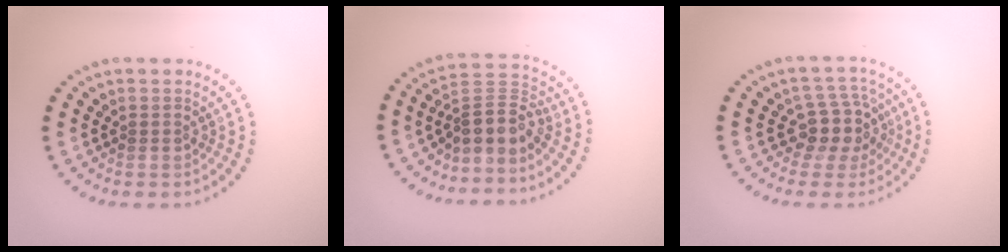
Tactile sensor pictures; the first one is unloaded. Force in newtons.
{"total": 3.5, "press": 2.5, "slide": 2.5}
{"total": 3.6, "press": 2.9, "slide": 2.2}